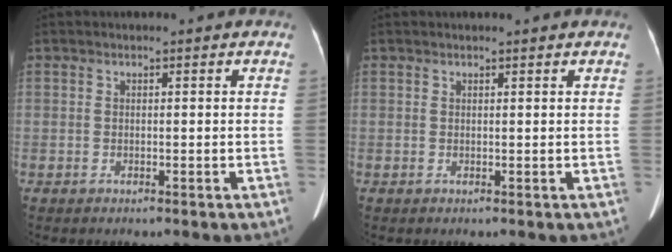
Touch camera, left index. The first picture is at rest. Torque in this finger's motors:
{"motor_torque": [-0.19, -0.09, -0.05, -0.01]}